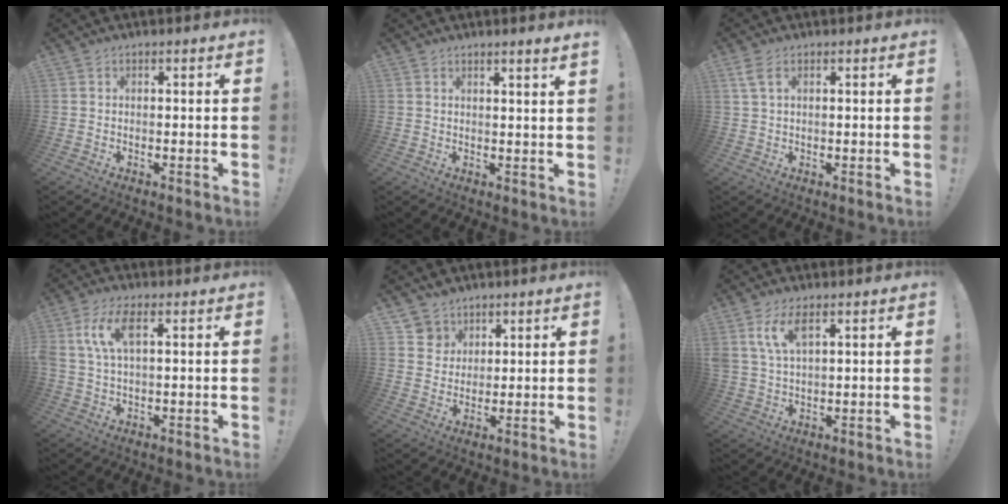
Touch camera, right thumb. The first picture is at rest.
{"total": 2.3, "force": [1.7, -0.9, 1.1], "torque": [-0.013, -0.017, 0.027]}
{"total": 4.0, "force": [1.8, 2.0, 3.0], "torque": [-0.055, 0.001, 0.034]}
{"total": 8.5, "force": [2.4, 3.4, 7.4], "torque": [-0.150, 0.001, 0.044]}
{"total": 5.8, "force": [3.8, 4.4, -0.4], "torque": [0.006, -0.033, 0.075]}
{"total": 7.6, "force": [3.9, 3.2, 5.8], "torque": [-0.120, -0.004, 0.071]}